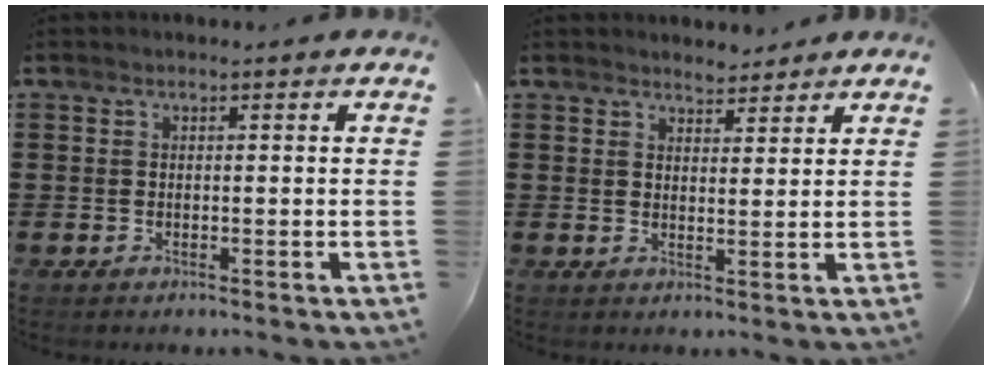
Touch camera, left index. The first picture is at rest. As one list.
[{"total": 2.6, "force": [2.6, 0.5, -0.2], "torque": [-0.005, -0.002, 0.049]}]